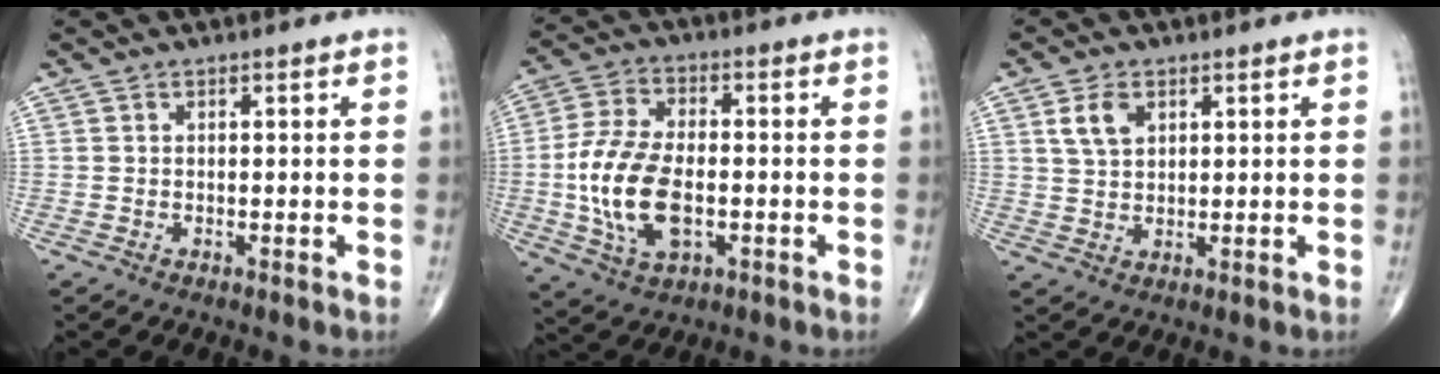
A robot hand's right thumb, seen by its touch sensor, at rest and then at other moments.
{"total": 14.5, "force": [-2.2, 8.0, 12.0], "torque": [-0.241, 0.007, -0.038]}
{"total": 4.9, "force": [2.1, 3.1, 3.2], "torque": [-0.050, -0.006, 0.043]}